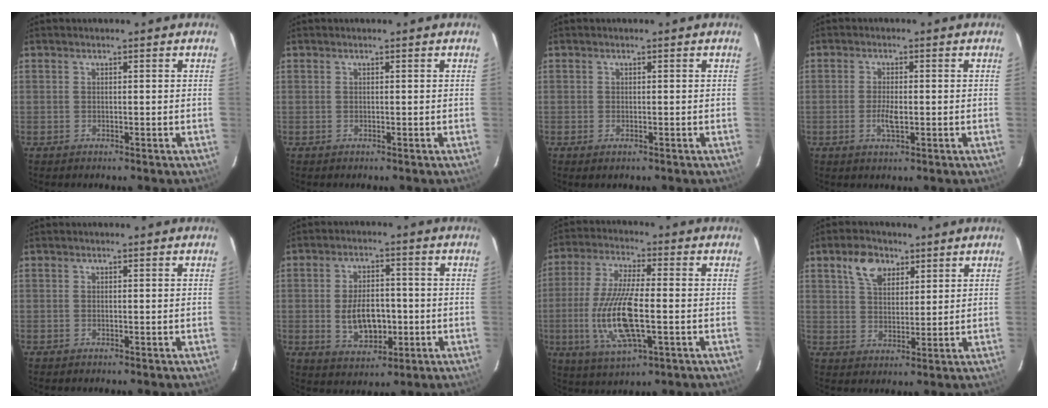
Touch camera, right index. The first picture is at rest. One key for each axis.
{"total": 0.0}
{"total": 1.0, "fx": -0.5, "fy": 0.5, "fz": 0.7, "tx": -0.012, "ty": -0.003, "tz": -0.010}
{"total": 3.3, "fx": -0.7, "fy": 1.1, "fz": 3.0, "tx": -0.060, "ty": -0.002, "tz": -0.012}
{"total": 0.0}
{"total": 9.2, "fx": -1.5, "fy": 5.4, "fz": 7.2, "tx": -0.140, "ty": 0.002, "tz": -0.011}
{"total": 14.7, "fx": -2.8, "fy": 4.1, "fz": 13.8, "tx": -0.284, "ty": -0.011, "tz": -0.050}
{"total": 7.0, "fx": 3.9, "fy": 4.3, "fz": 3.9, "tx": -0.067, "ty": 0.017, "tz": 0.070}